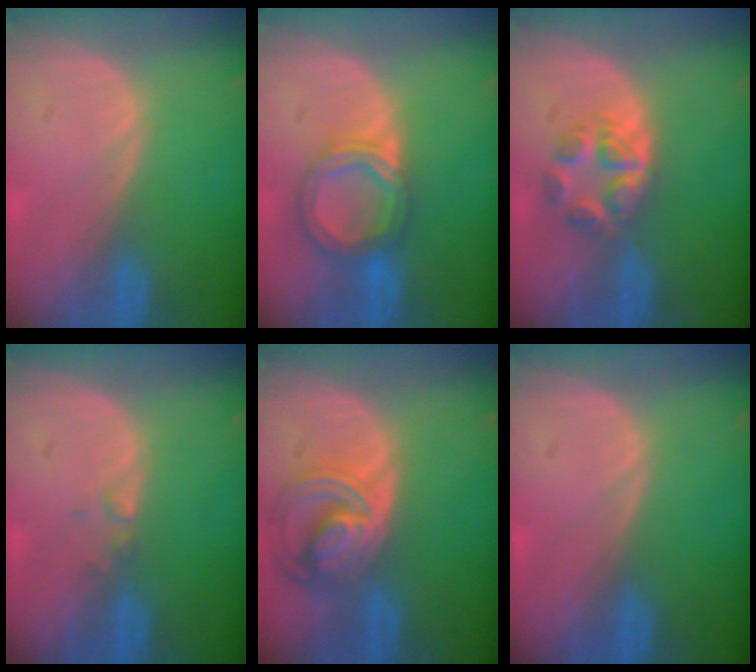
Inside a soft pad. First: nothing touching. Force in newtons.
{"total": 6.6, "press": 6.0, "slide": 2.8}
{"total": 5.0, "press": 4.8, "slide": 1.3}
{"total": 0.9, "press": 0.9, "slide": 0.1}
{"total": 8.5, "press": 7.4, "slide": 4.3}
{"total": 0.0}